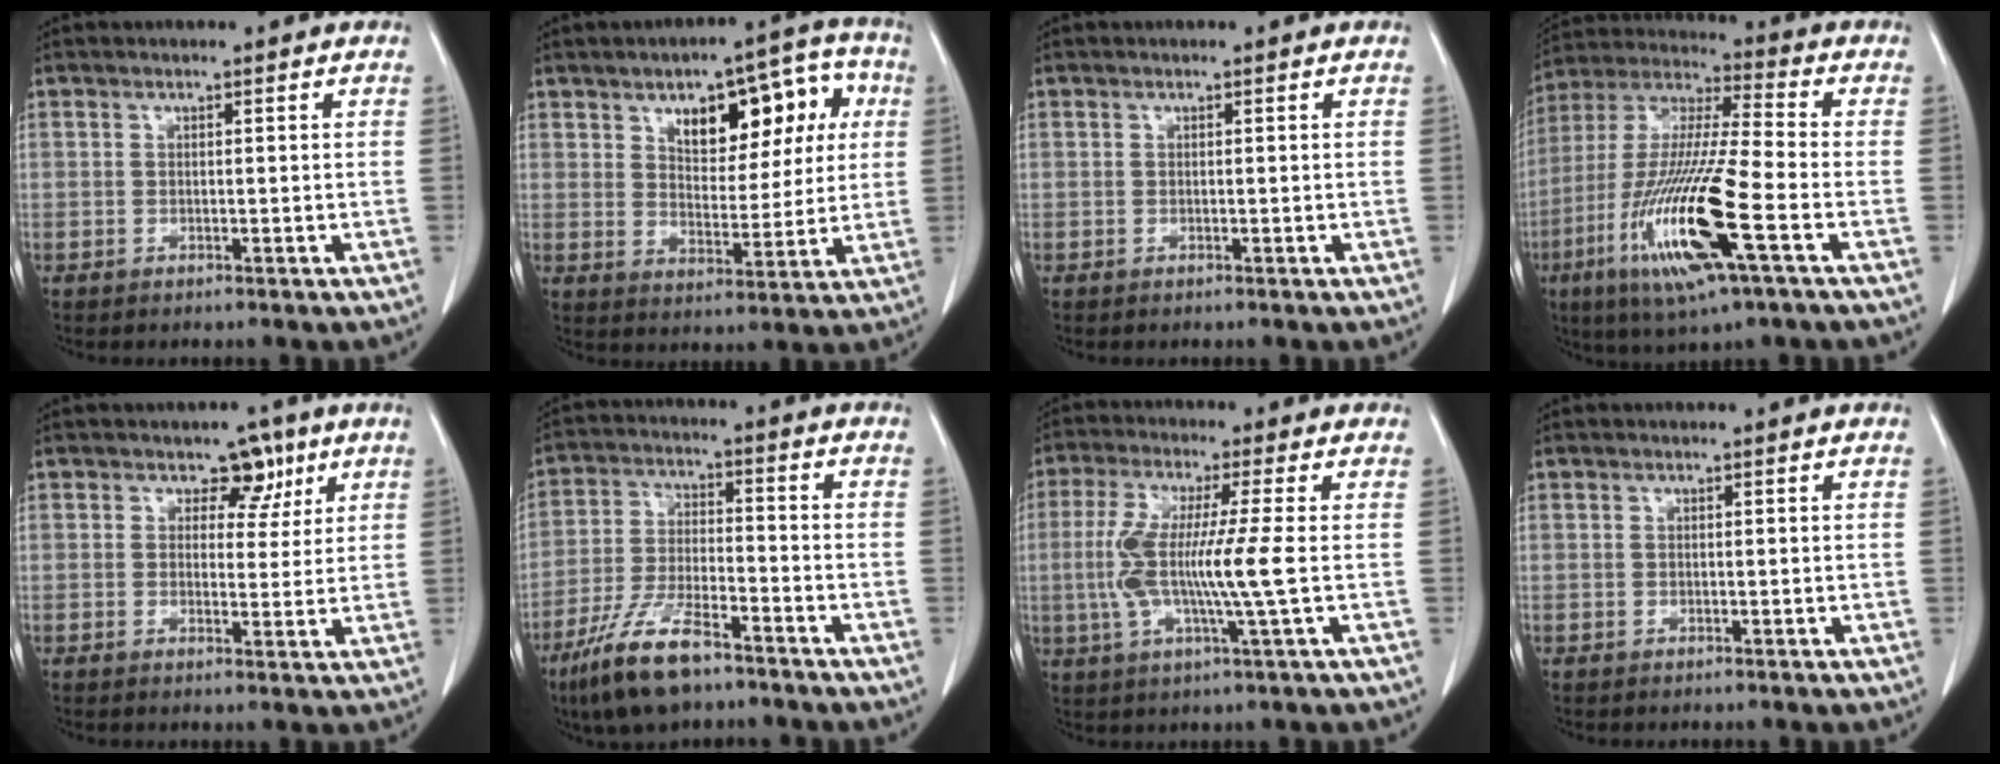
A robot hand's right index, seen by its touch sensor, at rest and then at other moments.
{"total": 12.7, "force": [4.8, 6.1, 10.0], "torque": [-0.123, 0.031, 0.072]}
{"total": 0.0}
{"total": 19.1, "force": [-6.9, 1.4, 17.8], "torque": [-0.378, -0.029, -0.129]}
{"total": 4.5, "force": [2.4, 3.2, 2.0], "torque": [-0.012, 0.005, 0.031]}
{"total": 11.7, "force": [-8.1, 2.9, 7.9], "torque": [-0.163, -0.019, -0.149]}
{"total": 10.3, "force": [-0.6, -0.2, 10.3], "torque": [-0.219, -0.005, -0.016]}
{"total": 0.0}